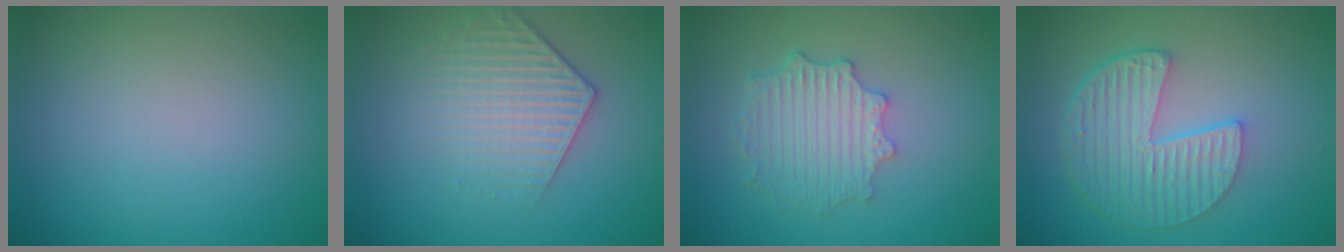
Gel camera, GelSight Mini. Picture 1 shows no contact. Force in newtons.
{"total": 3.1, "press": 3.0, "slide": 1.0}
{"total": 3.9, "press": 3.1, "slide": 2.3}
{"total": 5.9, "press": 4.3, "slide": 3.9}